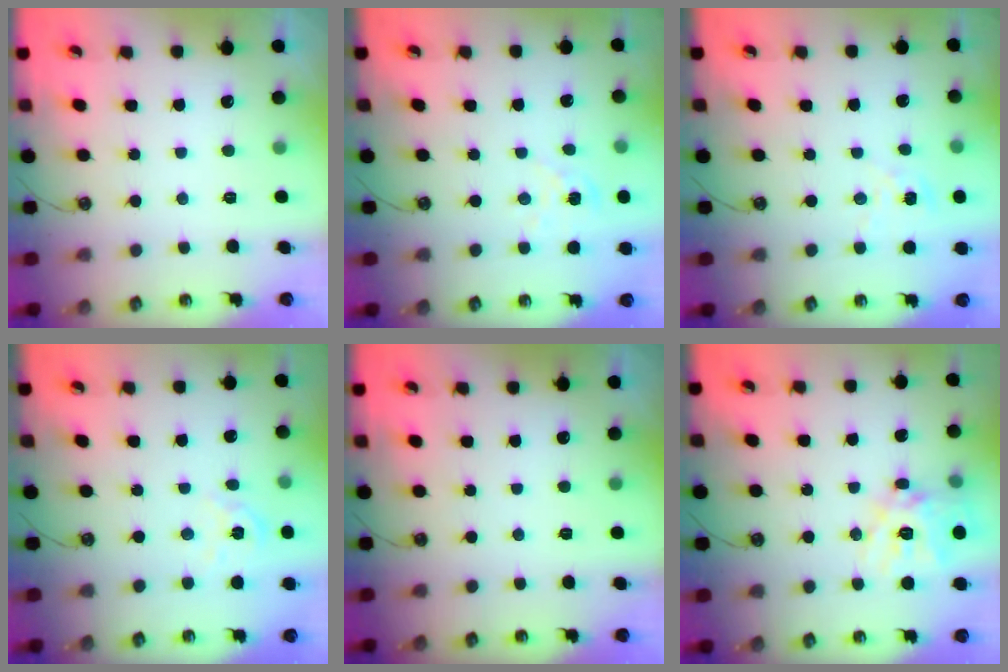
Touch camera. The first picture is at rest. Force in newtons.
{"total": 1.6, "press": 1.6, "slide": 0.2}
{"total": 2.5, "press": 2.5, "slide": 0.2}
{"total": 3.3, "press": 3.3, "slide": 0.2}
{"total": 0.0}
{"total": 16.3, "press": 16.2, "slide": 2.2}